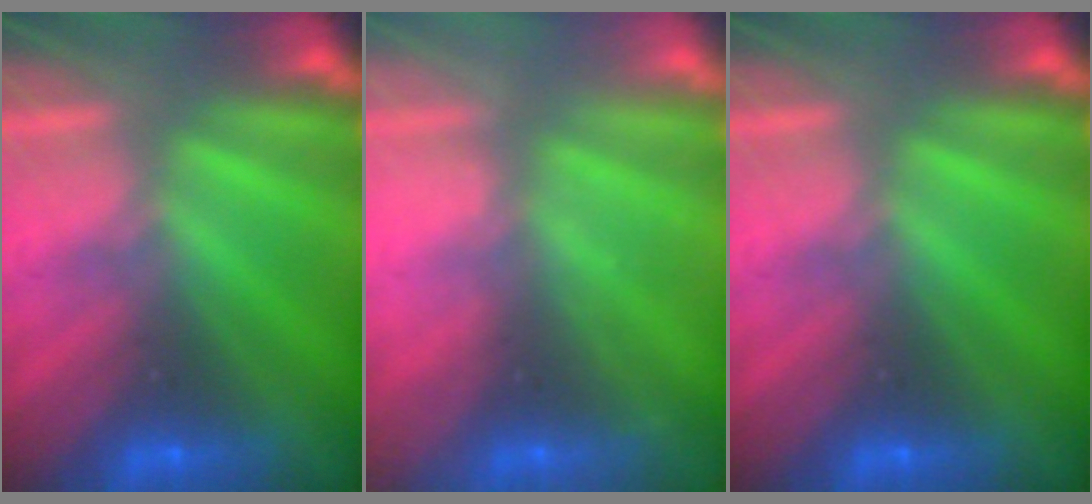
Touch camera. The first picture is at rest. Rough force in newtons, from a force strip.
{"total": 2.1}
{"total": 0.0}